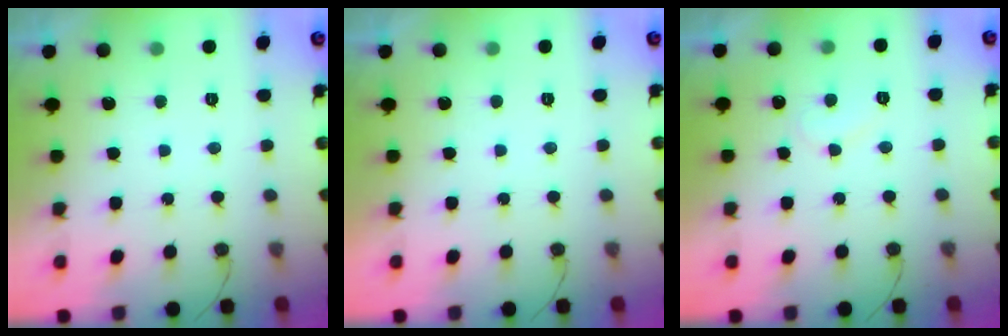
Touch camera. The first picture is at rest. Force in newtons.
{"total": 1.8, "press": 1.8, "slide": 0.1}
{"total": 6.2, "press": 6.2, "slide": 0.4}